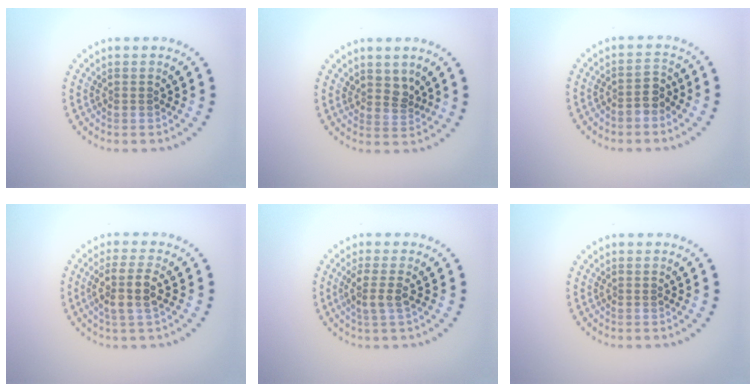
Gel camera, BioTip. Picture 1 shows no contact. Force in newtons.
{"total": 1.9, "press": 1.5, "slide": 1.3}
{"total": 2.2, "press": 1.8, "slide": 1.2}
{"total": 3.0, "press": 2.6, "slide": 1.4}
{"total": 2.0, "press": 1.7, "slide": 1.1}
{"total": 0.0}